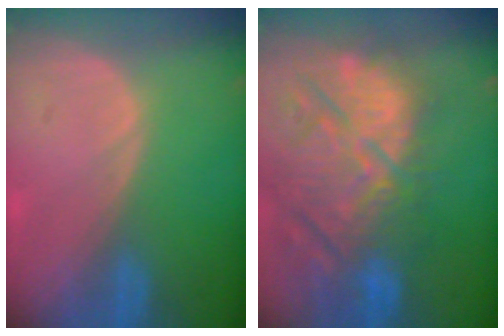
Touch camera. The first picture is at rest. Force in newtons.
{"total": 14.8, "press": 12.9, "slide": 7.3}